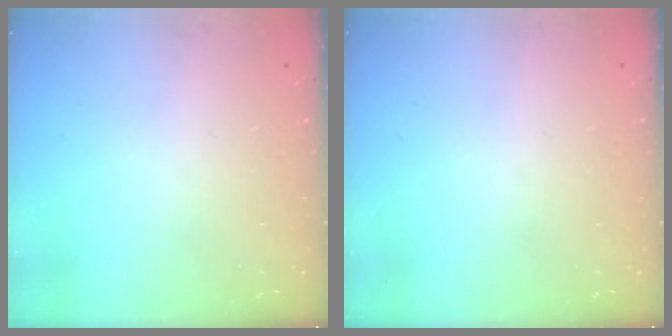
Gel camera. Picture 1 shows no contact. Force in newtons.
{"total": 0.0}